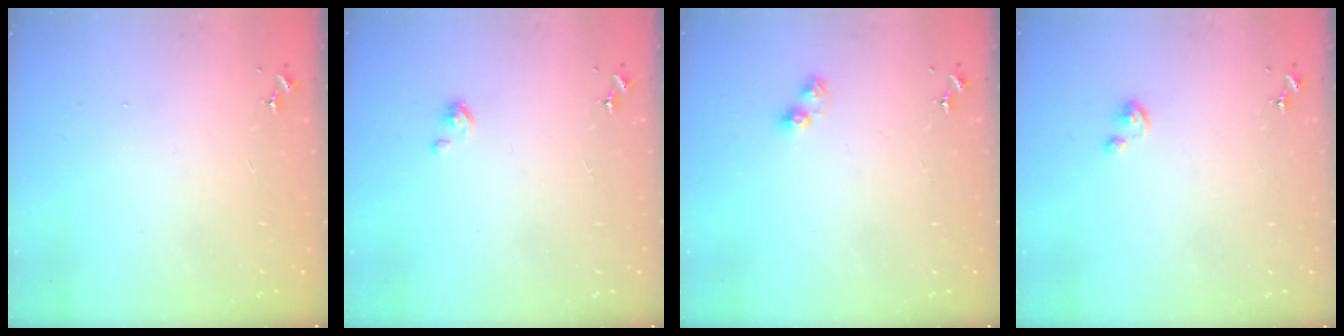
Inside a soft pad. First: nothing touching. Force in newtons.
{"total": 2.7, "press": 2.7, "slide": 0.3}
{"total": 5.0, "press": 4.9, "slide": 1.1}
{"total": 2.2, "press": 2.2, "slide": 0.2}